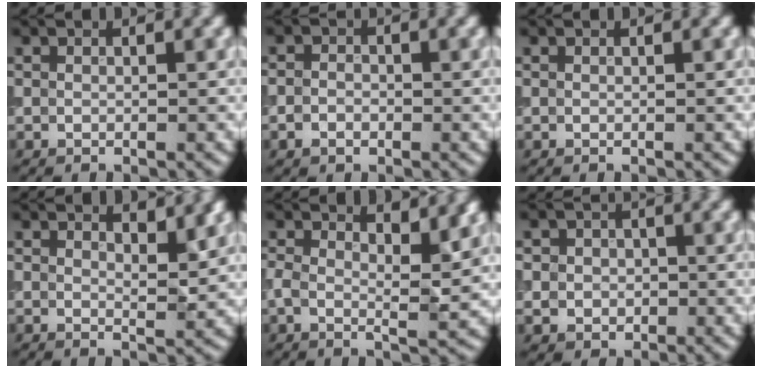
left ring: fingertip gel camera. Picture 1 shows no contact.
{"total": 1.6, "force": [-0.7, 1.2, 0.8], "torque": [-0.009, 0.000, -0.020]}
{"total": 0.0}
{"total": 2.2, "force": [1.4, 0.6, 1.5], "torque": [-0.019, -0.007, 0.024]}
{"total": 4.6, "force": [1.7, 1.7, 3.9], "torque": [-0.068, -0.003, 0.024]}
{"total": 2.8, "force": [-0.1, 2.6, 1.0], "torque": [-0.001, 0.001, -0.018]}